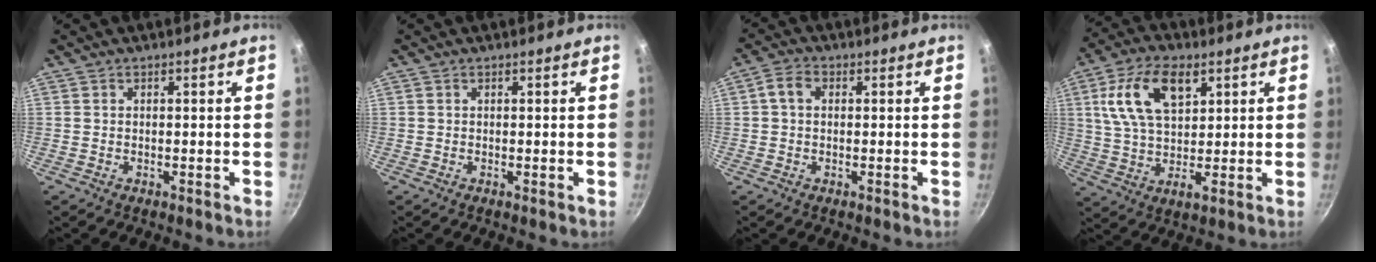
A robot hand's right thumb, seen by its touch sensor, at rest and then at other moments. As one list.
[{"total": 0.0}, {"total": 3.6, "force": [0.5, 2.5, 2.5], "torque": [-0.049, 0.013, 0.004]}, {"total": 14.1, "force": [5.2, 7.9, 10.5], "torque": [-0.175, -0.005, 0.092]}]